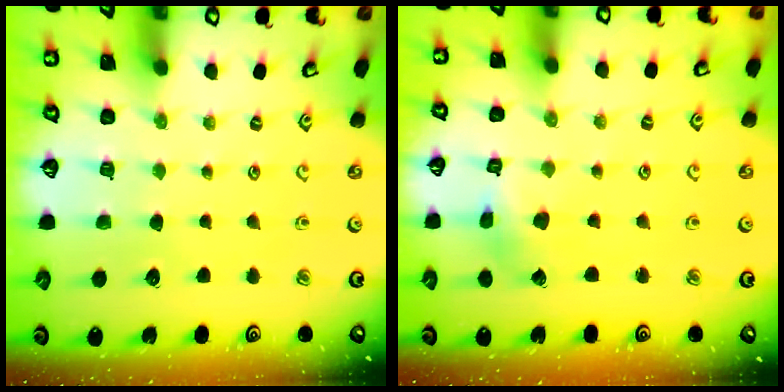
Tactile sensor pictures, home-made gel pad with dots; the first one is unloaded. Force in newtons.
{"total": 2.7, "press": 2.7, "slide": 0.2}